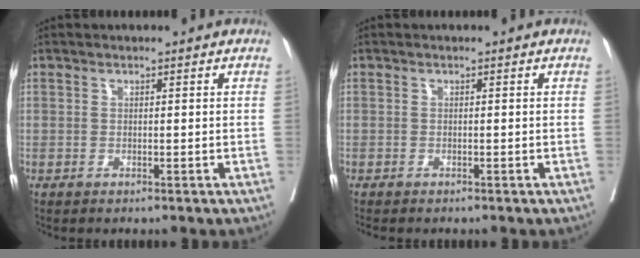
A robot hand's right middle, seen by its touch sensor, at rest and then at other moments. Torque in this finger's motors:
{"motor_torque": [0.95, -1.18, 0.10, 0.09]}